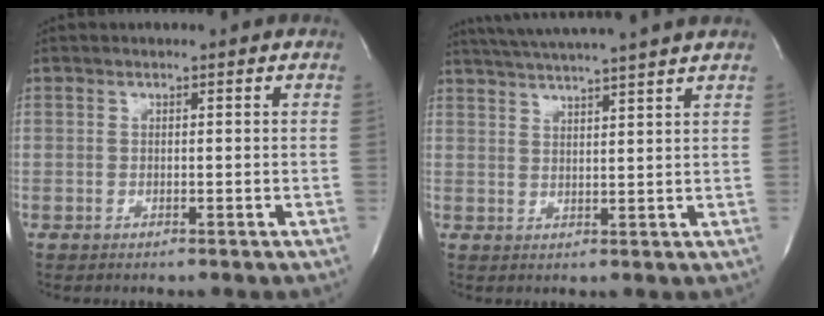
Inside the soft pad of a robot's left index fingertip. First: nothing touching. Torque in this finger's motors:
{"motor_torque": [-0.13, -0.33, 0.66, 0.18]}